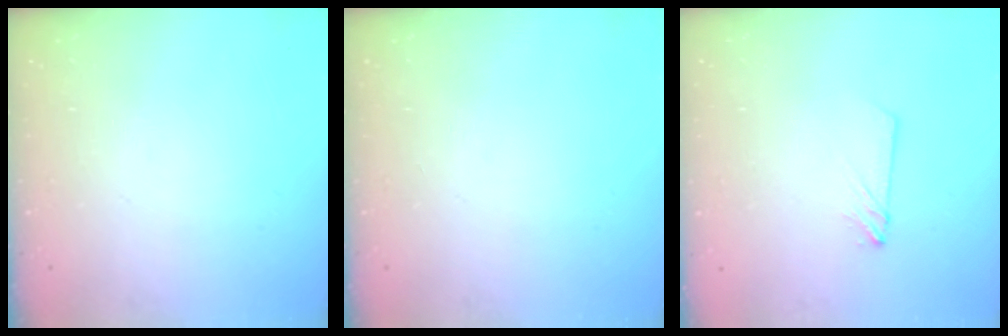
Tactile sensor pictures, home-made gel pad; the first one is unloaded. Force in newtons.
{"total": 0.0}
{"total": 2.8, "press": 2.8, "slide": 0.3}